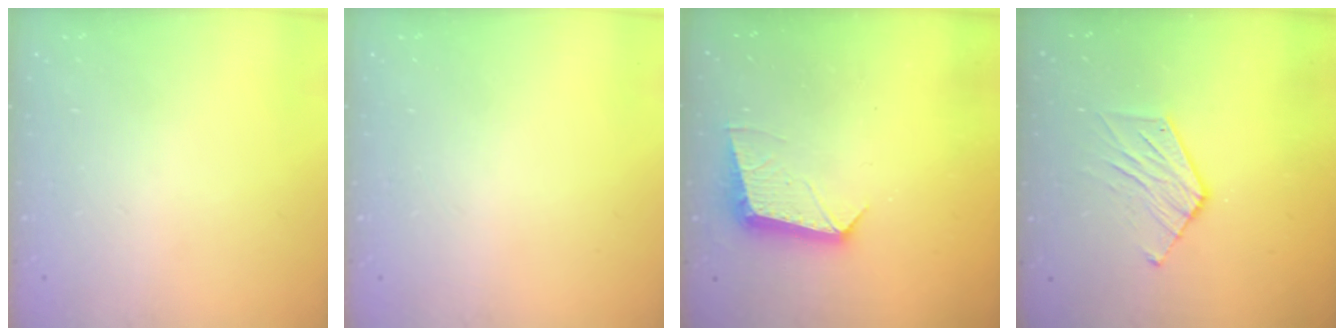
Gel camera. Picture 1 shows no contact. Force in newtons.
{"total": 0.0}
{"total": 10.9, "press": 10.9, "slide": 0.5}
{"total": 7.7, "press": 7.6, "slide": 0.3}